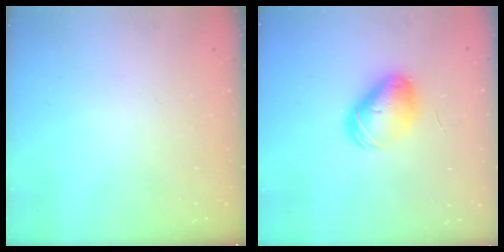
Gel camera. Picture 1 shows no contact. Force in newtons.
{"total": 9.3, "press": 9.2, "slide": 1.3}